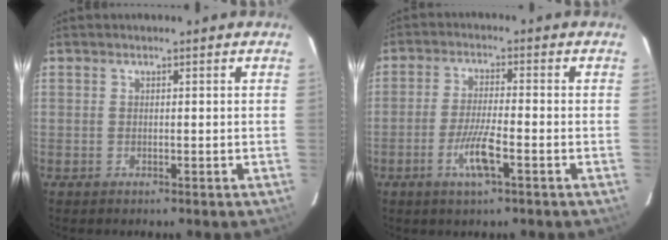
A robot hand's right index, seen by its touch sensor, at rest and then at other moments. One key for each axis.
{"total": 6.0, "fx": -2.6, "fy": 0.5, "fz": 5.4, "tx": -0.104, "ty": -0.007, "tz": -0.049}